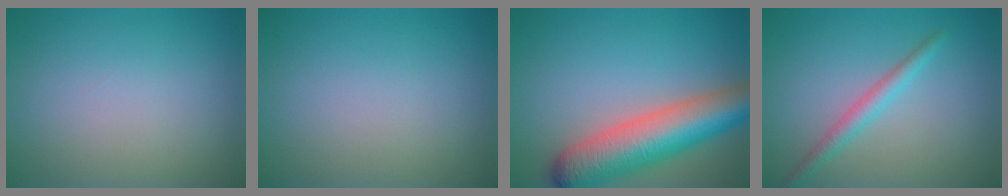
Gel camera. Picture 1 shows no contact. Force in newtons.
{"total": 0.0}
{"total": 9.1, "press": 9.1, "slide": 0.4}
{"total": 2.2, "press": 2.2, "slide": 0.1}